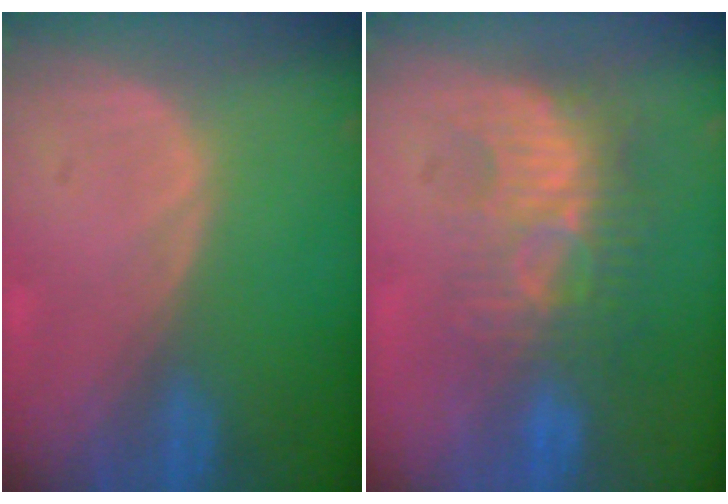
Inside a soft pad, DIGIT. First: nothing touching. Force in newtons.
{"total": 9.1, "press": 8.2, "slide": 3.9}